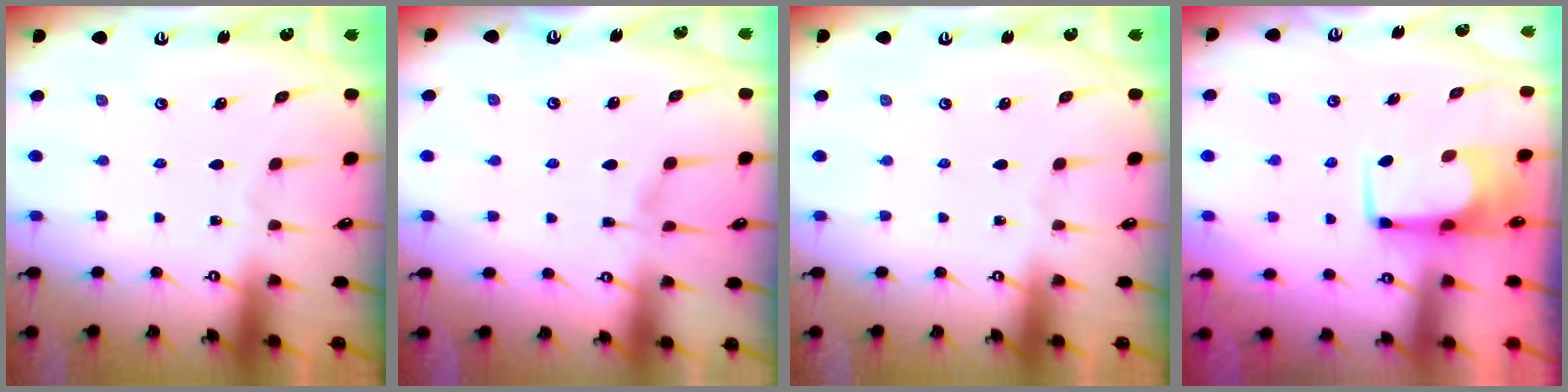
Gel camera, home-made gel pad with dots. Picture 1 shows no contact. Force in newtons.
{"total": 5.0, "press": 4.9, "slide": 0.6}
{"total": 0.0}
{"total": 6.2, "press": 6.2, "slide": 0.2}